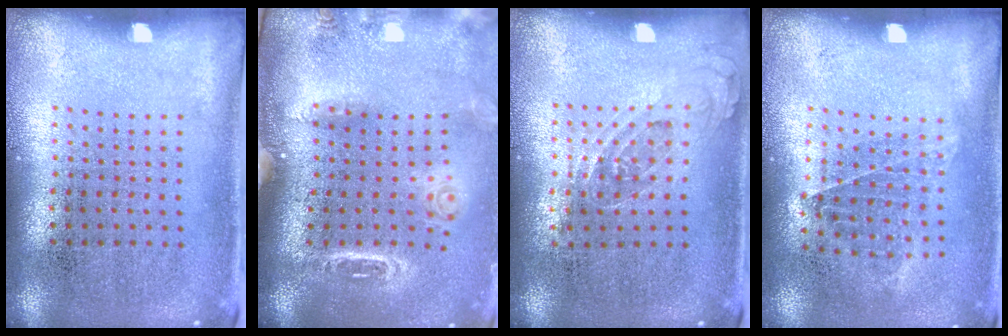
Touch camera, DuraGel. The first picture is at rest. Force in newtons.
{"total": 1.8, "press": 1.7, "slide": 0.6}
{"total": 0.6, "press": 0.6, "slide": 0.3}
{"total": 0.9, "press": 0.8, "slide": 0.5}